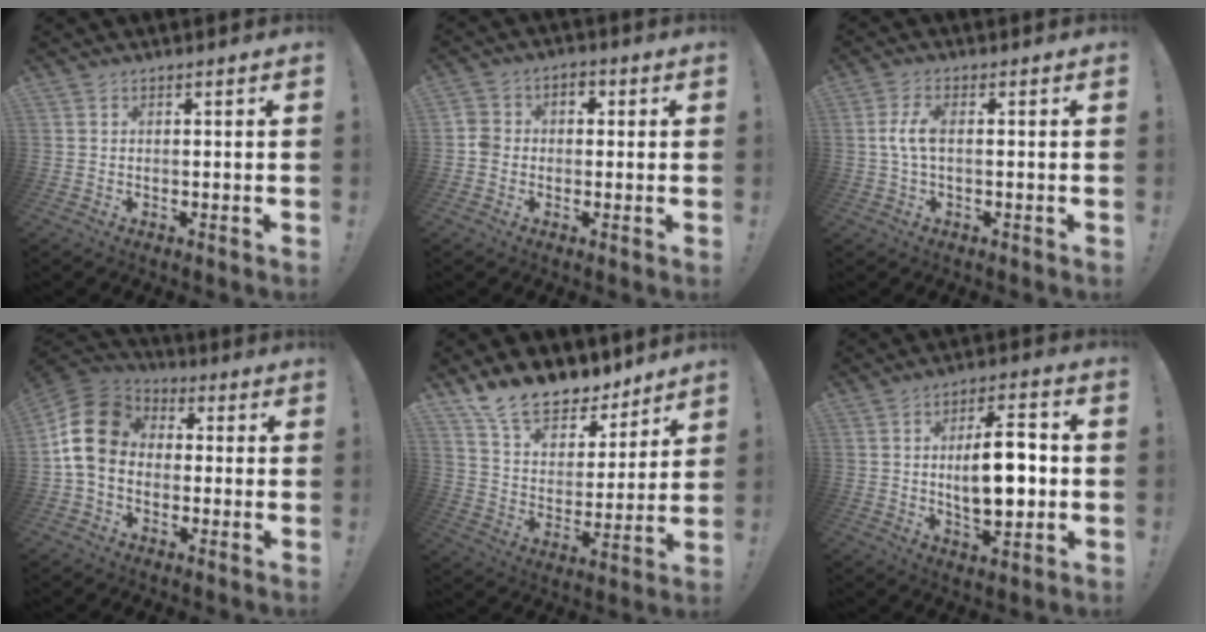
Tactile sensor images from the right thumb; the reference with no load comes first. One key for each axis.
{"total": 5.1, "fx": -1.7, "fy": 4.4, "fz": 1.8, "tx": -0.023, "ty": 0.018, "tz": -0.031}
{"total": 5.6, "fx": -0.1, "fy": 2.1, "fz": 5.2, "tx": -0.110, "ty": 0.003, "tz": -0.001}
{"total": 14.6, "fx": 0.8, "fy": 11.2, "fz": 9.3, "tx": -0.157, "ty": 0.015, "tz": 0.019}
{"total": 14.4, "fx": 12.2, "fy": 6.1, "fz": 4.5, "tx": -0.092, "ty": -0.095, "tz": 0.224}
{"total": 13.9, "fx": -0.4, "fy": 5.9, "fz": 12.5, "tx": -0.195, "ty": -0.001, "tz": -0.014}